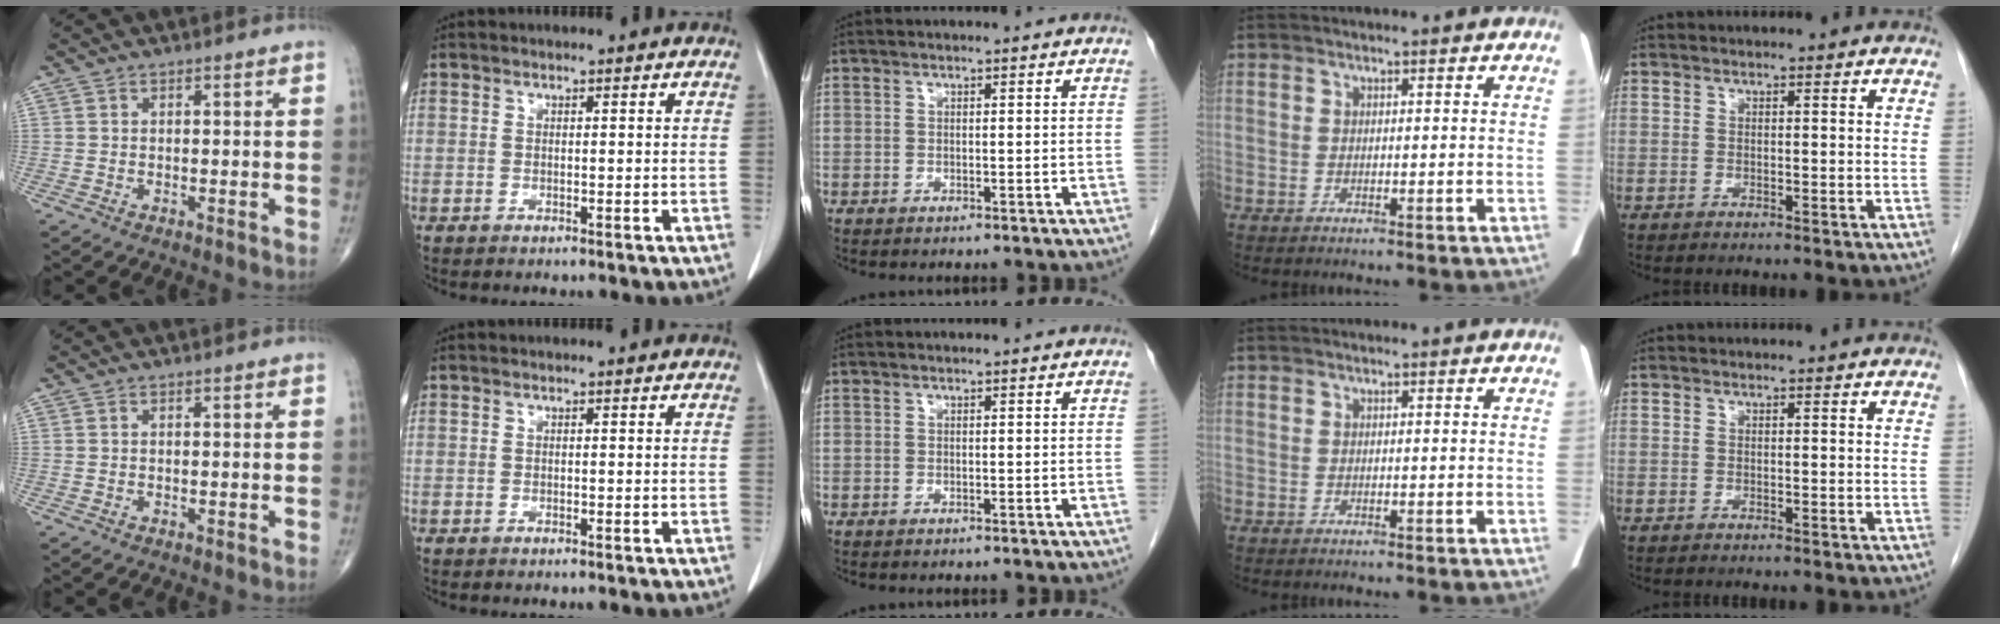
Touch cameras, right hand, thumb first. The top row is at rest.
{}